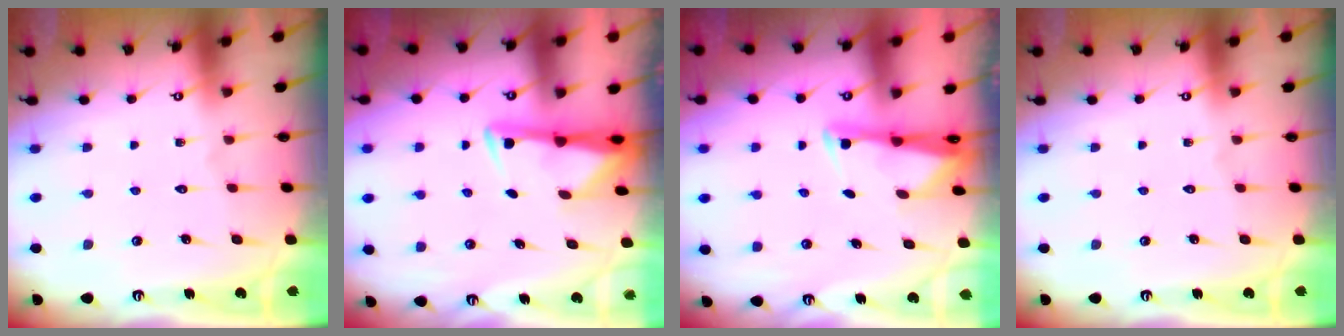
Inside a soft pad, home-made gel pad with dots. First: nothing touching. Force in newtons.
{"total": 2.9, "press": 2.8, "slide": 0.5}
{"total": 2.6, "press": 2.6, "slide": 0.3}
{"total": 0.0}